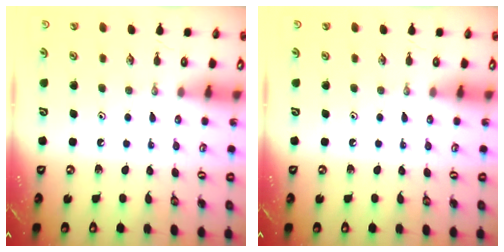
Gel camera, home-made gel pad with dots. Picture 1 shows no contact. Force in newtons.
{"total": 0.0}